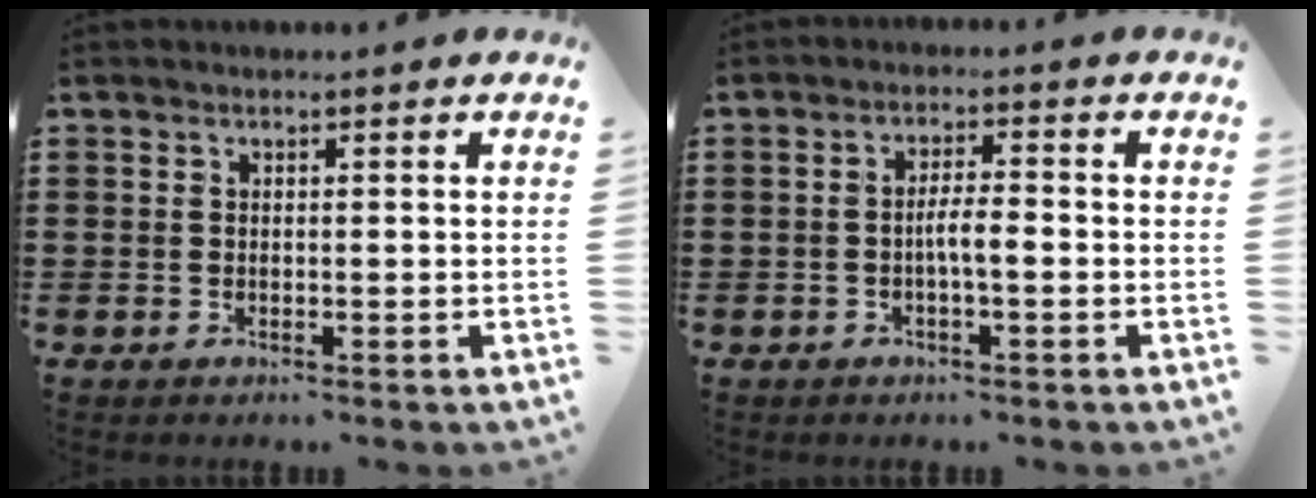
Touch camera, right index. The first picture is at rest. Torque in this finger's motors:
{"motor_torque": [0.91, -0.46, 0.37, 0.07]}